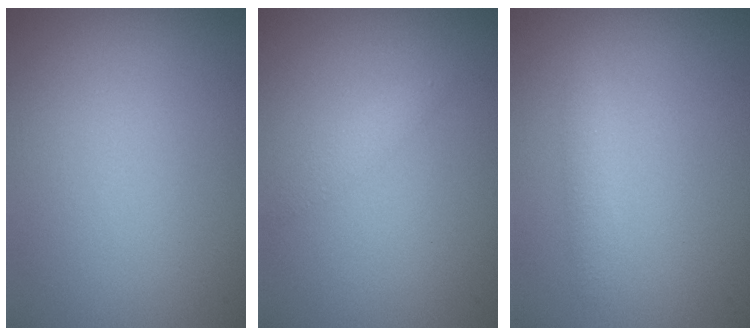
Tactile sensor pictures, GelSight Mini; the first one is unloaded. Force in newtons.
{"total": 1.2, "press": 1.2, "slide": 0.0}
{"total": 1.3, "press": 1.3, "slide": 0.0}